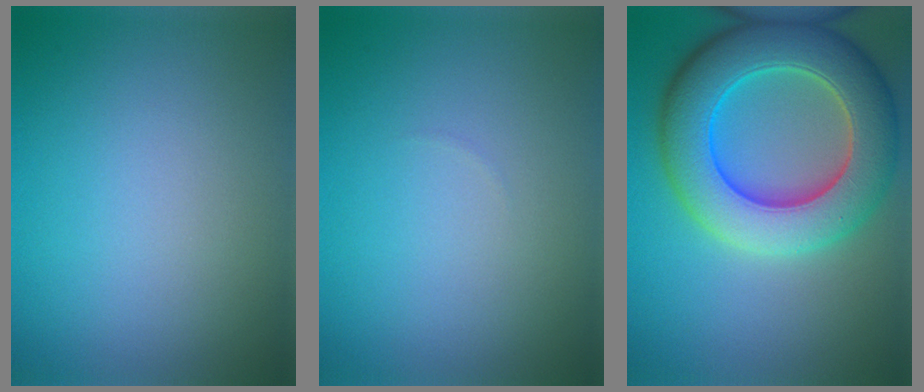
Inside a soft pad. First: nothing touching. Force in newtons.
{"total": 0.0}
{"total": 10.4, "press": 10.3, "slide": 0.7}